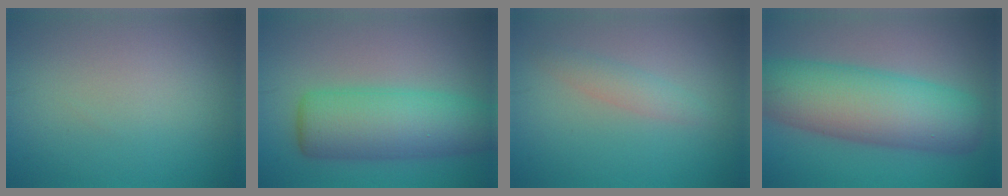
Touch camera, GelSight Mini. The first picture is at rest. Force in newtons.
{"total": 7.7, "press": 7.7, "slide": 0.2}
{"total": 1.7, "press": 1.7, "slide": 0.1}
{"total": 10.5, "press": 10.5, "slide": 0.3}